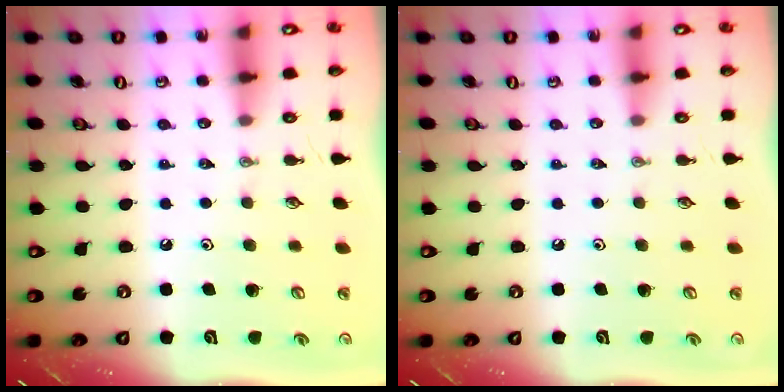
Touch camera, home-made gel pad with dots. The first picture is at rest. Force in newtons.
{"total": 0.0}